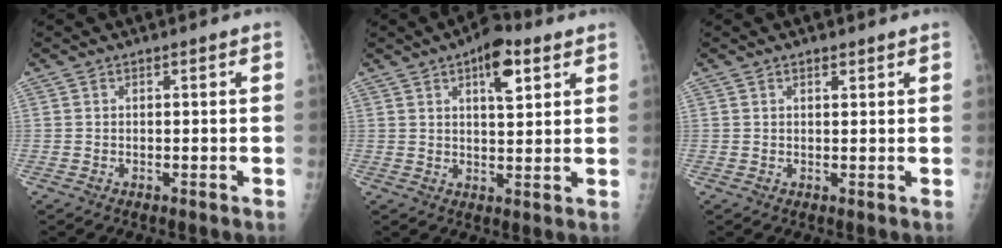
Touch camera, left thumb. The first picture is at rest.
{"total": 7.9, "force": [4.0, 3.2, 6.0], "torque": [-0.073, -0.013, 0.056]}
{"total": 1.3, "force": [0.9, 0.6, 0.6], "torque": [-0.006, -0.006, 0.014]}